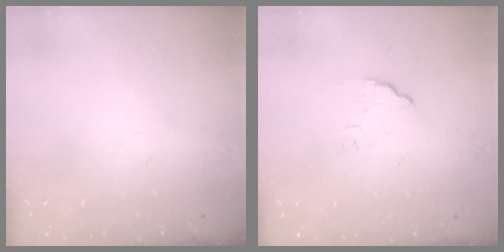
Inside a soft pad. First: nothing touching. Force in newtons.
{"total": 2.3, "press": 2.3, "slide": 0.1}